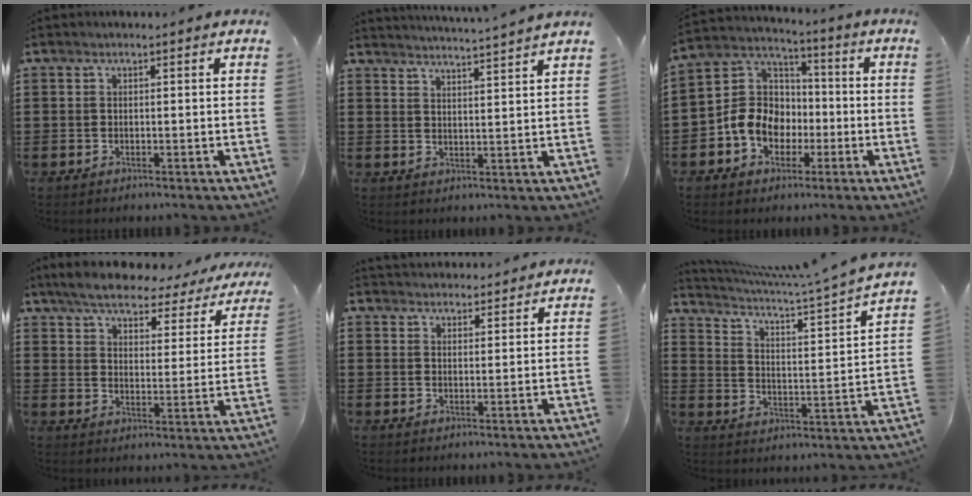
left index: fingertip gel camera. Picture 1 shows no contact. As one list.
[{"total": 3.5, "force": [3.3, -1.0, 0.4], "torque": [-0.020, -0.022, 0.056]}, {"total": 9.2, "force": [-3.3, 7.7, 3.8], "torque": [-0.112, 0.023, -0.068]}, {"total": 5.8, "force": [5.4, 1.0, 1.9], "torque": [-0.064, -0.031, 0.090]}, {"total": 2.8, "force": [2.7, 0.4, -0.3], "torque": [-0.003, -0.006, 0.053]}, {"total": 5.0, "force": [4.2, -0.4, 2.6], "torque": [-0.072, -0.046, 0.061]}]